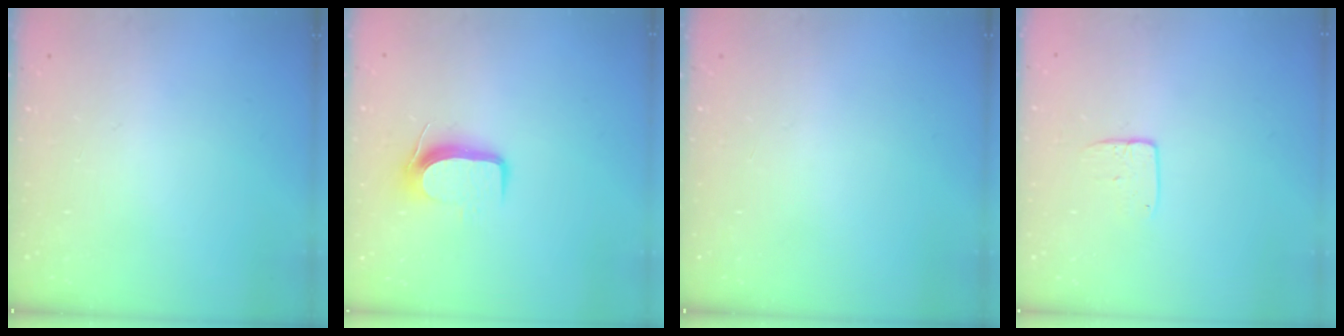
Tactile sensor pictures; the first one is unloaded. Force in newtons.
{"total": 8.7, "press": 8.6, "slide": 1.2}
{"total": 0.0}
{"total": 5.8, "press": 5.7, "slide": 0.6}